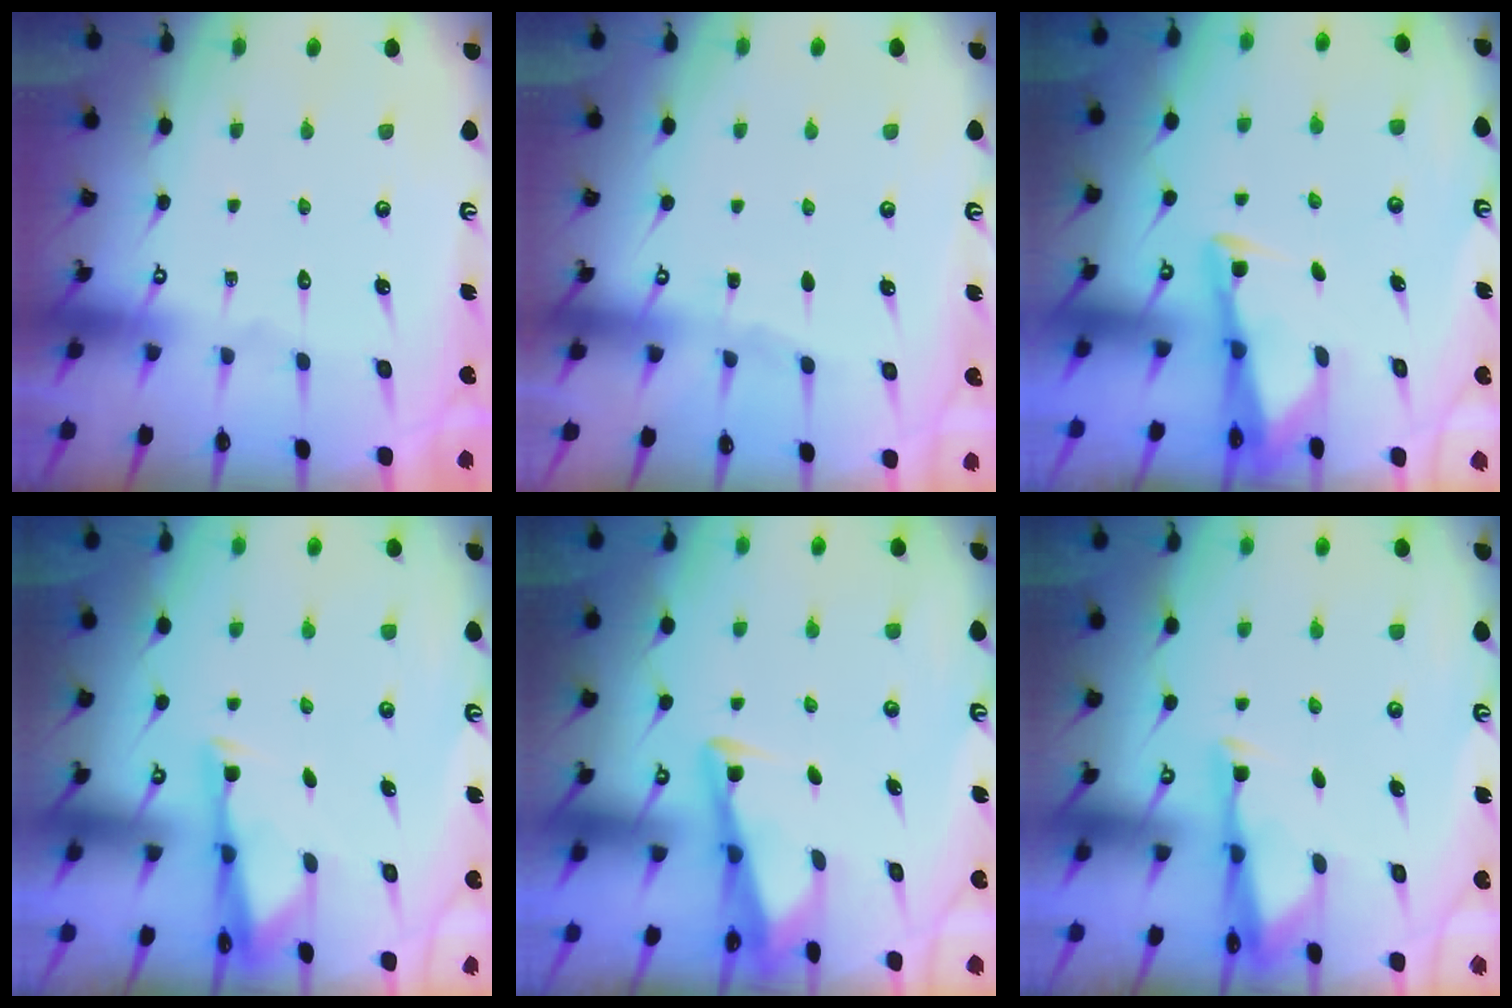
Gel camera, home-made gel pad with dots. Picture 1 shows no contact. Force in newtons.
{"total": 3.0, "press": 3.0, "slide": 0.4}
{"total": 2.9, "press": 2.9, "slide": 0.1}
{"total": 3.1, "press": 3.1, "slide": 0.4}
{"total": 3.0, "press": 3.0, "slide": 0.3}
{"total": 2.9, "press": 2.9, "slide": 0.6}